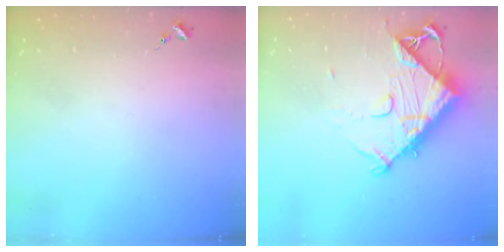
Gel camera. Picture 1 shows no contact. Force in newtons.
{"total": 12.5, "press": 12.5, "slide": 1.3}